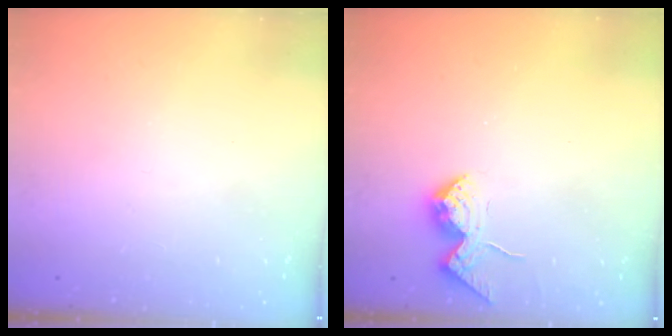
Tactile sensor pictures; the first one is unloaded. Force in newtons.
{"total": 10.7, "press": 10.7, "slide": 1.4}